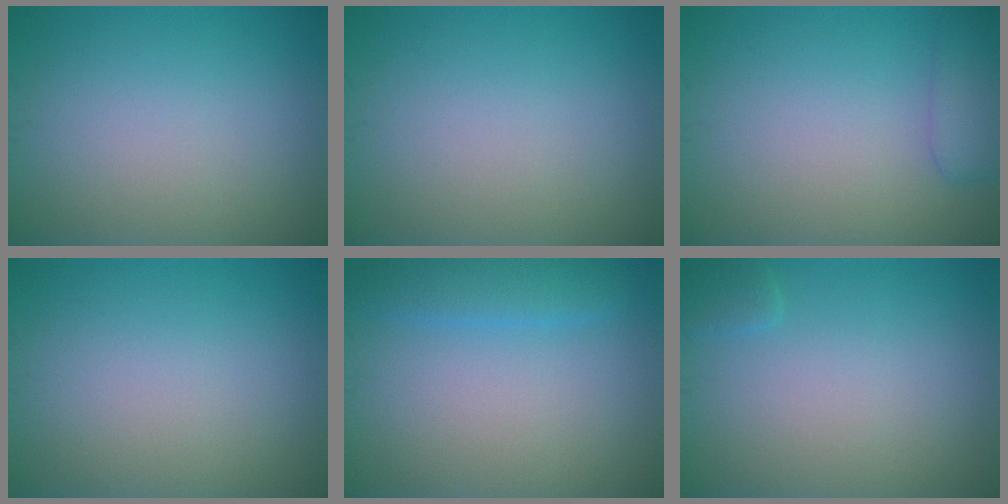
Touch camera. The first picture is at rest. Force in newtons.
{"total": 0.0}
{"total": 2.5, "press": 2.5, "slide": 0.2}
{"total": 0.0}
{"total": 2.4, "press": 2.4, "slide": 0.2}
{"total": 0.9, "press": 0.9, "slide": 0.1}